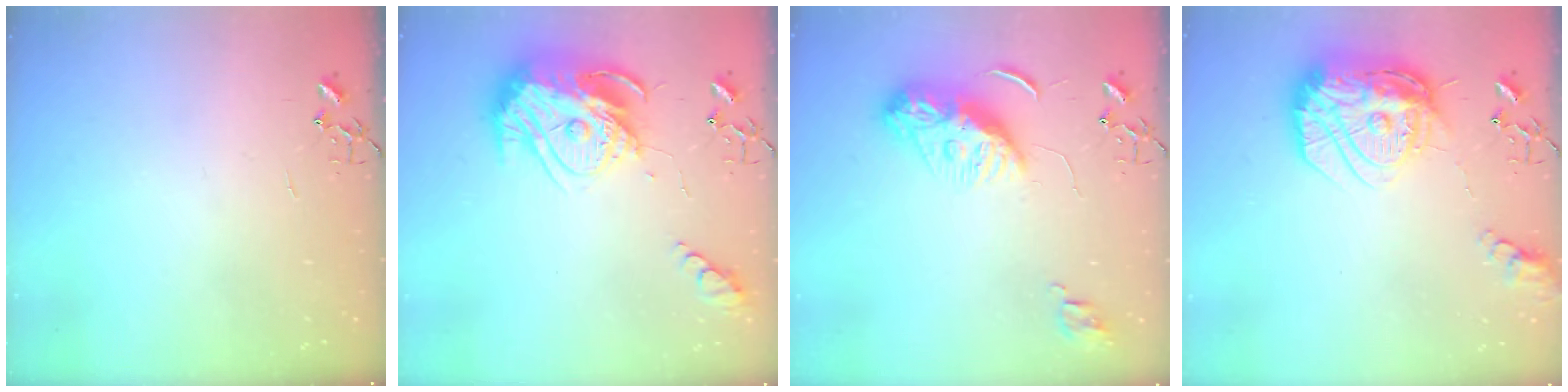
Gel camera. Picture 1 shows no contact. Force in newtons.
{"total": 19.3, "press": 19.2, "slide": 1.7}
{"total": 11.8, "press": 11.7, "slide": 1.1}
{"total": 20.2, "press": 20.1, "slide": 1.6}